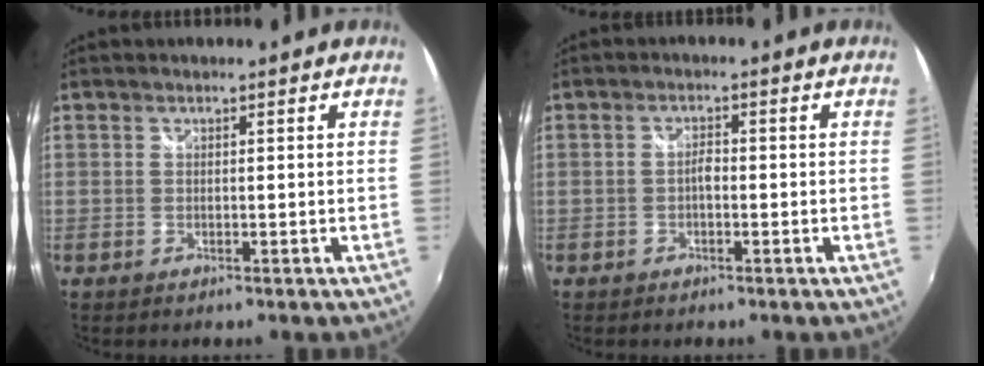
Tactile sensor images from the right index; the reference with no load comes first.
{"total": 1.6, "force": [-0.6, 0.7, 1.3], "torque": [-0.024, 0.005, -0.014]}